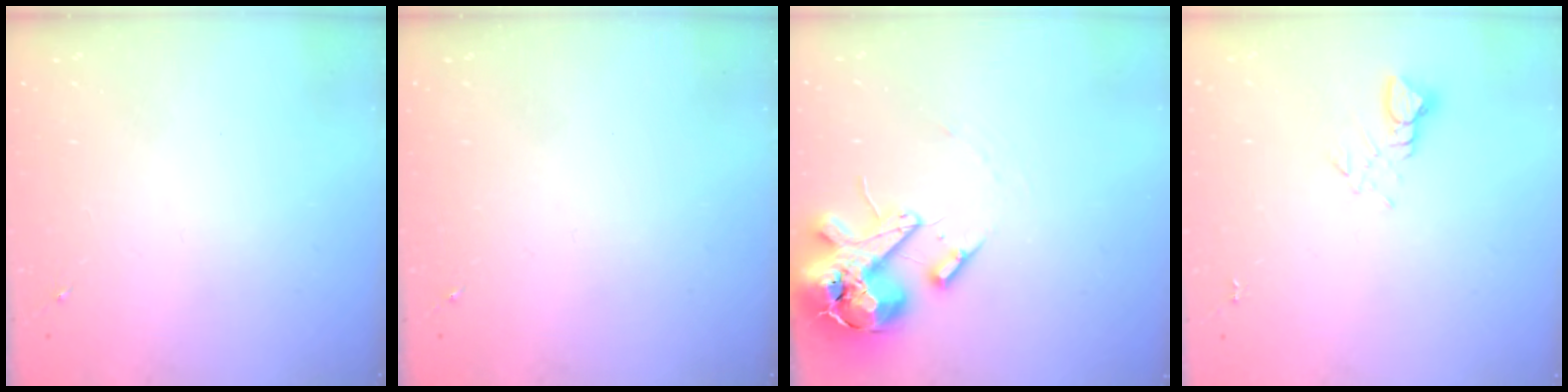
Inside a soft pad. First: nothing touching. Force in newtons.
{"total": 0.0}
{"total": 16.2, "press": 16.0, "slide": 2.7}
{"total": 3.9, "press": 3.9, "slide": 0.3}